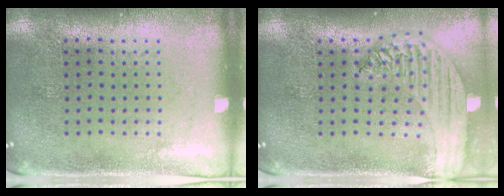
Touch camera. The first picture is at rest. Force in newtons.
{"total": 2.2, "press": 2.0, "slide": 0.9}